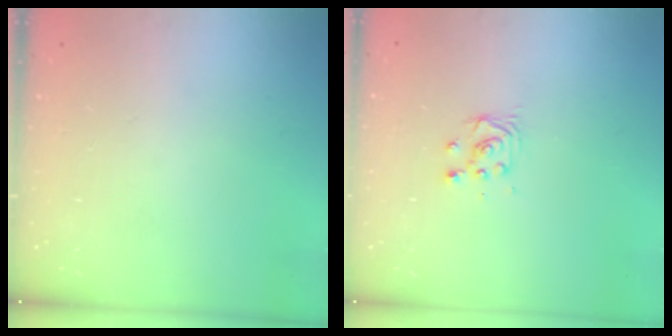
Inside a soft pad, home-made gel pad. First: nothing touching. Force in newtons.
{"total": 3.8, "press": 3.7, "slide": 0.5}